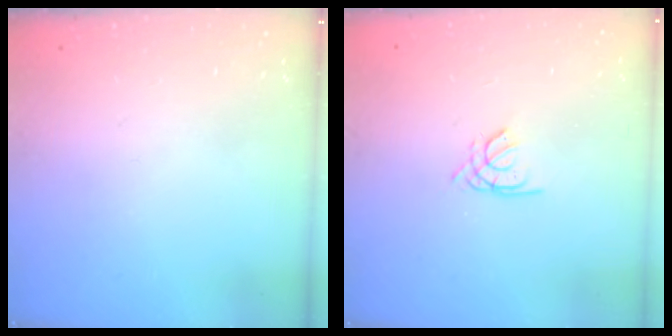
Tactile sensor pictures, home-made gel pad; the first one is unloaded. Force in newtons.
{"total": 1.4, "press": 1.4, "slide": 0.4}